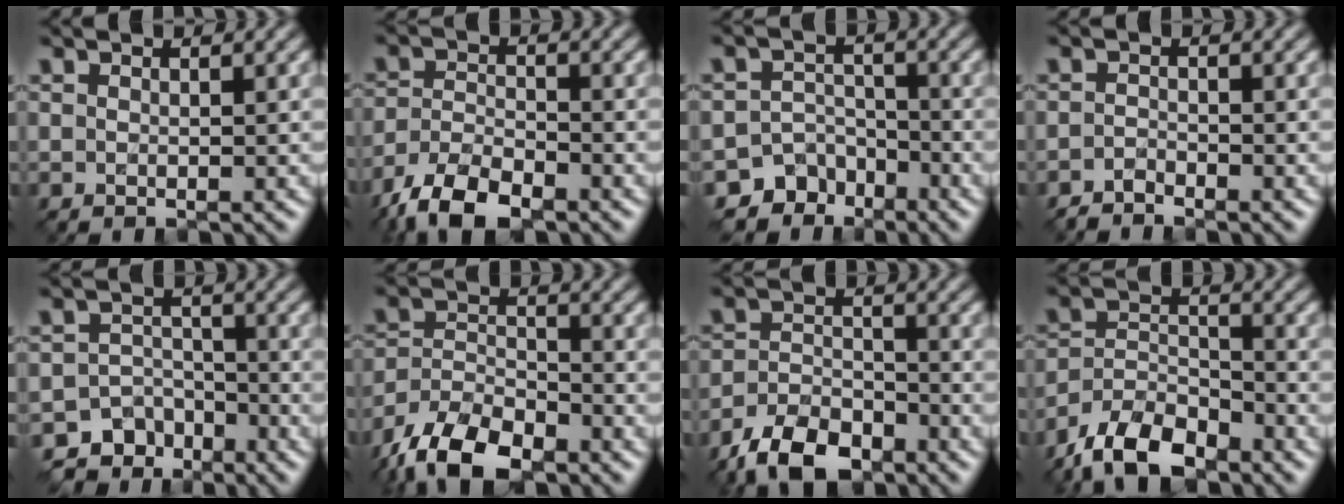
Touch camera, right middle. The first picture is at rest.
{"total": 6.9, "force": [-5.0, 2.8, 3.7], "torque": [-0.069, -0.002, -0.102]}
{"total": 5.5, "force": [-4.1, 3.5, 0.1], "torque": [0.019, 0.000, -0.058]}
{"total": 1.2, "force": [-1.2, 0.2, -0.1], "torque": [0.001, 0.005, -0.028]}
{"total": 5.7, "force": [-4.5, 3.6, 0.2], "torque": [0.019, -0.001, -0.061]}
{"total": 8.6, "force": [-6.4, 3.8, 4.2], "torque": [-0.080, -0.001, -0.127]}
{"total": 6.4, "force": [-4.8, 3.0, 2.9], "torque": [-0.053, 0.000, -0.097]}
{"total": 7.8, "force": [-6.1, 3.4, 3.5], "torque": [-0.062, 0.005, -0.122]}